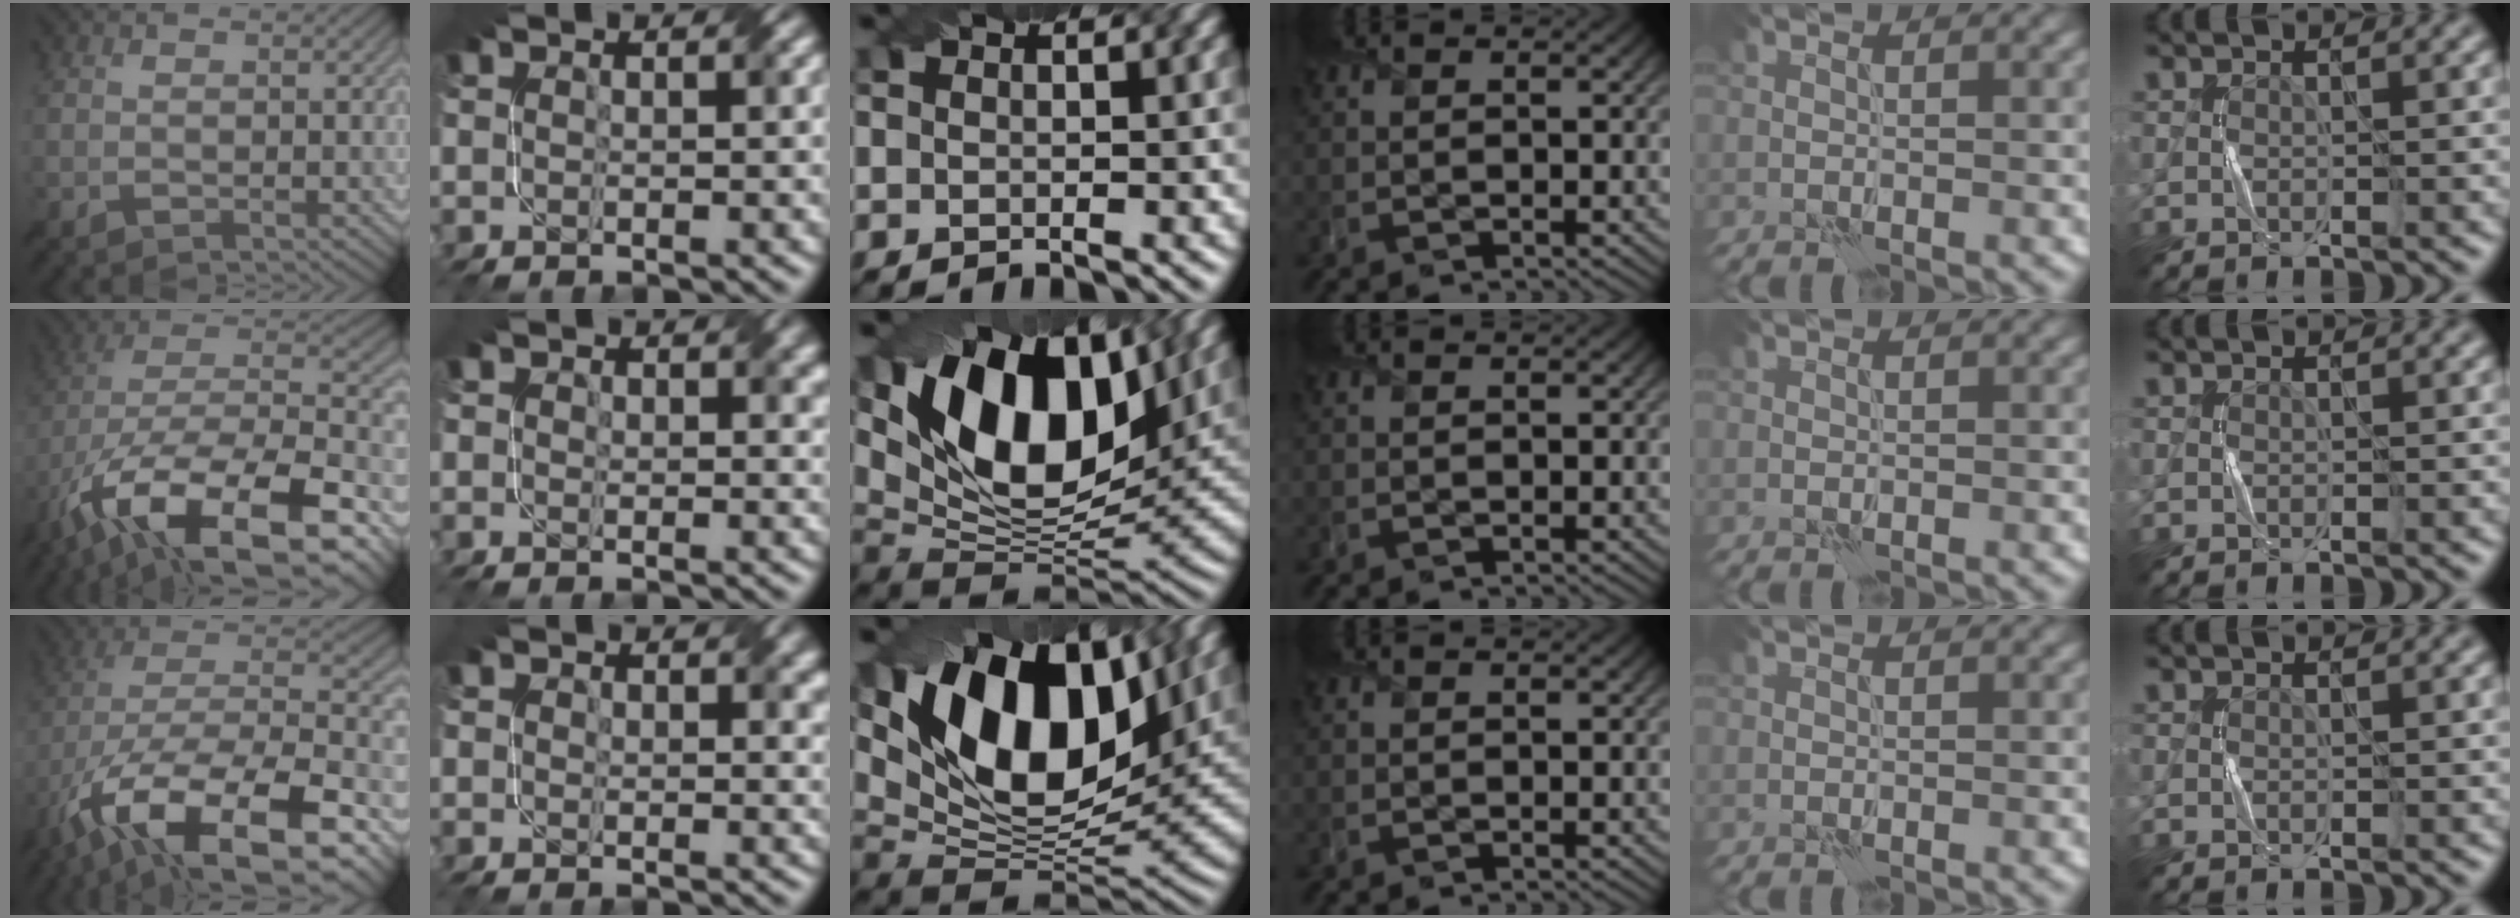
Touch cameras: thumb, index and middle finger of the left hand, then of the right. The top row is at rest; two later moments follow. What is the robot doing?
{"motion": "twist", "object": "screw"}